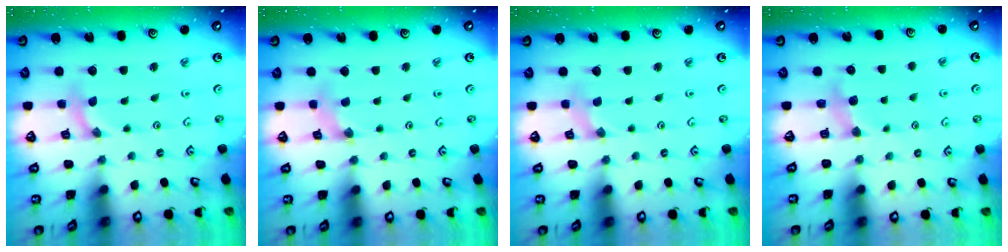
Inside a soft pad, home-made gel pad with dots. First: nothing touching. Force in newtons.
{"total": 0.8, "press": 0.8, "slide": 0.2}
{"total": 0.0}
{"total": 4.6, "press": 4.6, "slide": 0.5}